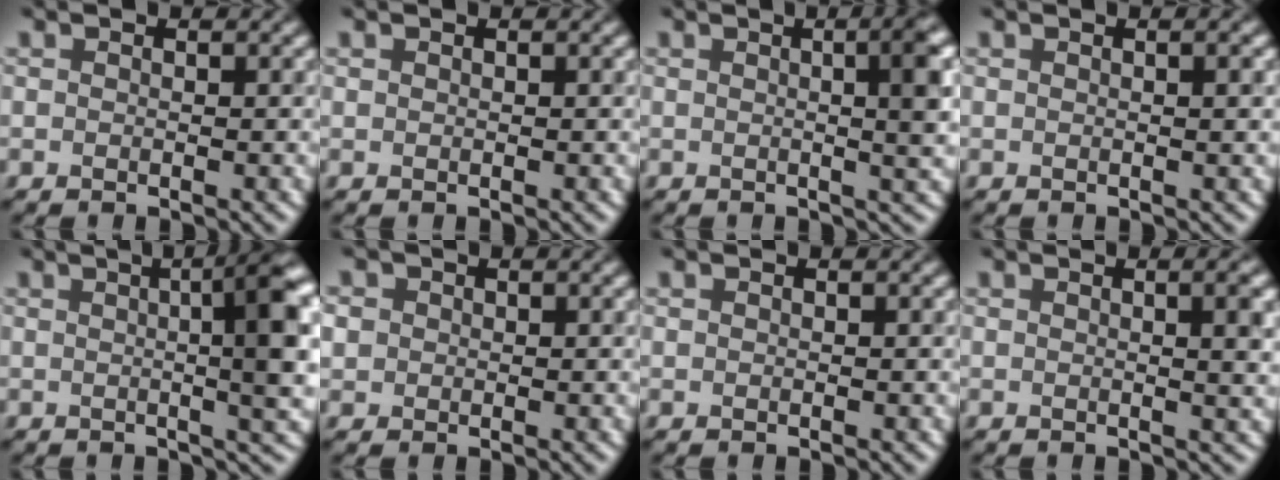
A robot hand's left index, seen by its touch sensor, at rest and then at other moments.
{"total": 0.0}
{"total": 6.0, "force": [0.5, 1.8, 5.7], "torque": [-0.047, 0.011, 0.002]}
{"total": 1.3, "force": [0.3, 0.2, 1.2], "torque": [-0.017, 0.000, 0.005]}
{"total": 9.2, "force": [1.0, 2.5, 8.8], "torque": [-0.086, 0.019, 0.008]}
{"total": 2.8, "force": [0.6, 2.5, 0.9], "torque": [-0.010, 0.022, -0.011]}
{"total": 0.0}
{"total": 3.6, "force": [0.5, 1.0, 3.4], "torque": [-0.034, 0.010, 0.004]}